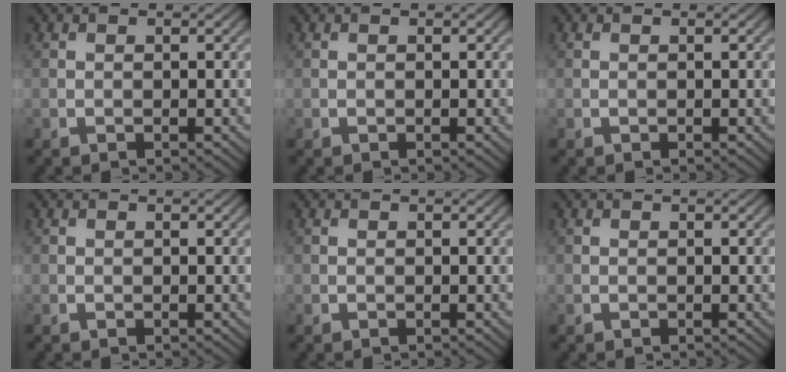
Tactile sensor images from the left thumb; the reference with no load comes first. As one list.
[{"total": 0.0}, {"total": 0.0}, {"total": 0.0}, {"total": 0.0}, {"total": 0.0}]